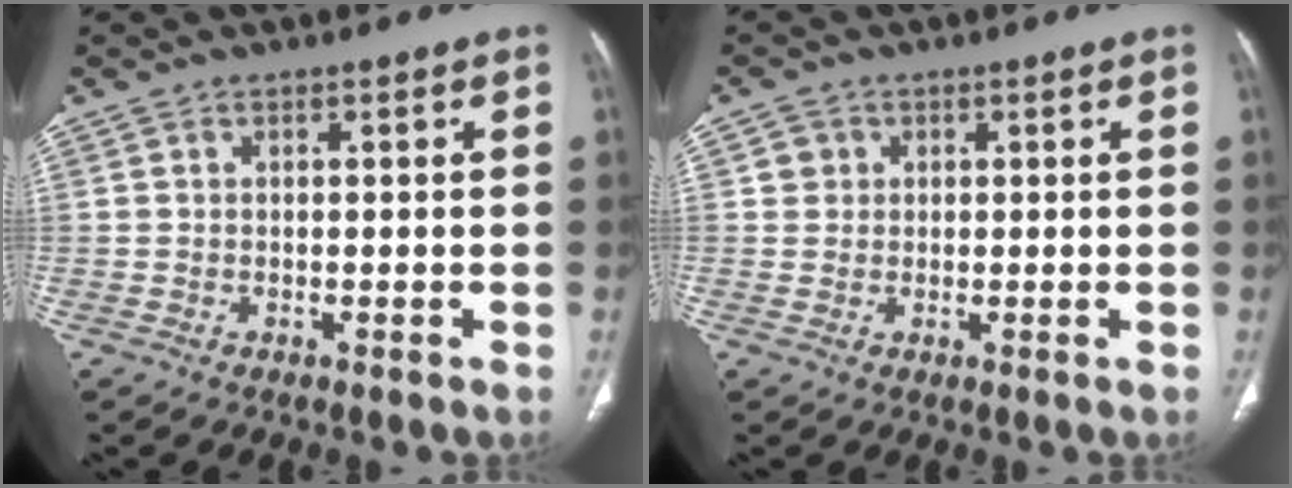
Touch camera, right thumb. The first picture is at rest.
{"total": 2.3, "force": [0.6, 2.2, 0.3], "torque": [0.013, 0.004, 0.010]}